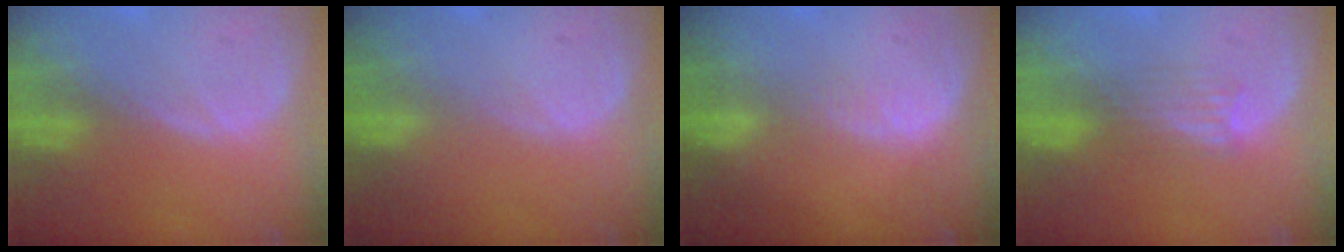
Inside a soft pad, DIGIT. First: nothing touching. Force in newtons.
{"total": 0.0}
{"total": 1.6, "press": 1.6, "slide": 0.1}
{"total": 3.1, "press": 2.8, "slide": 1.3}